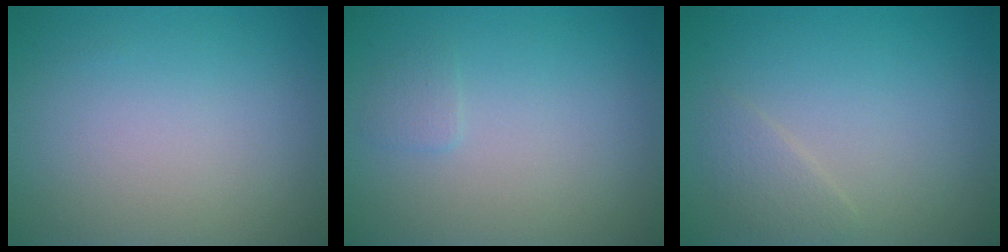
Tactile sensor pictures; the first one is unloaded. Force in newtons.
{"total": 0.8, "press": 0.8, "slide": 0.1}
{"total": 1.4, "press": 1.4, "slide": 0.1}